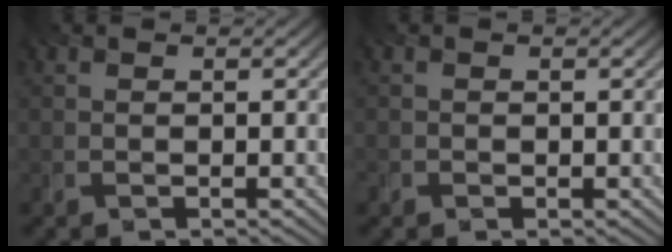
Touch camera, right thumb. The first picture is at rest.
{"total": 0.9, "force": [-0.1, 0.9, 0.1], "torque": [-0.001, -0.001, -0.004]}